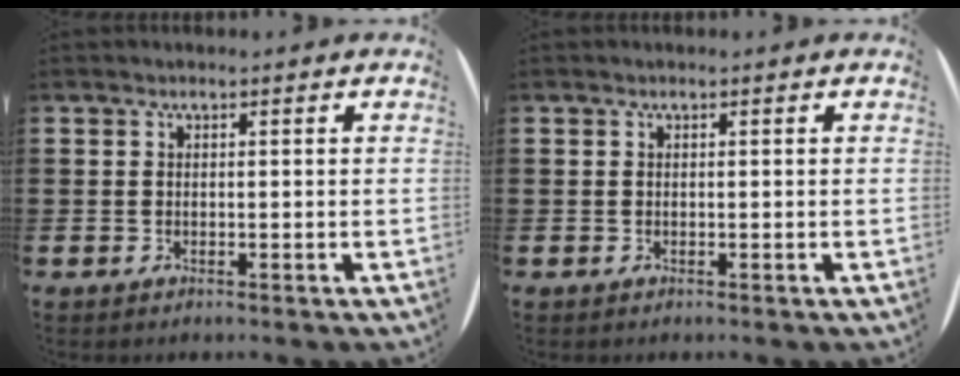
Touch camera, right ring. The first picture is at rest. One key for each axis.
{"total": 0.0}